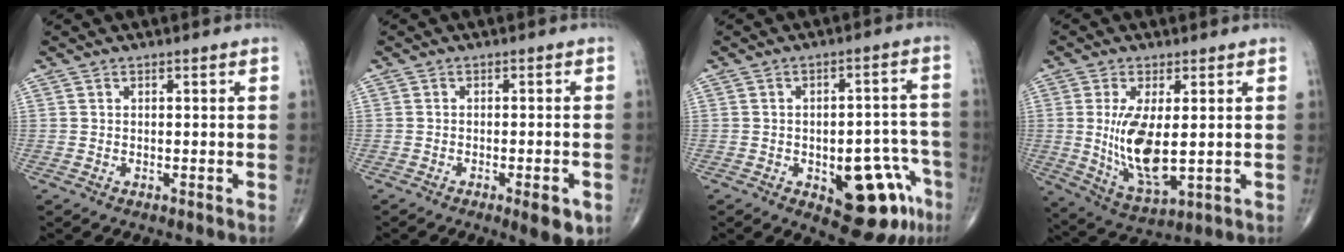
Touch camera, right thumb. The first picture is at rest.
{"total": 5.1, "force": [-2.4, 1.5, 4.3], "torque": [-0.051, -0.003, -0.029]}
{"total": 14.7, "force": [-6.5, 6.8, 11.3], "torque": [-0.102, 0.043, -0.072]}
{"total": 11.9, "force": [0.4, 4.8, 10.9], "torque": [-0.211, -0.025, 0.022]}